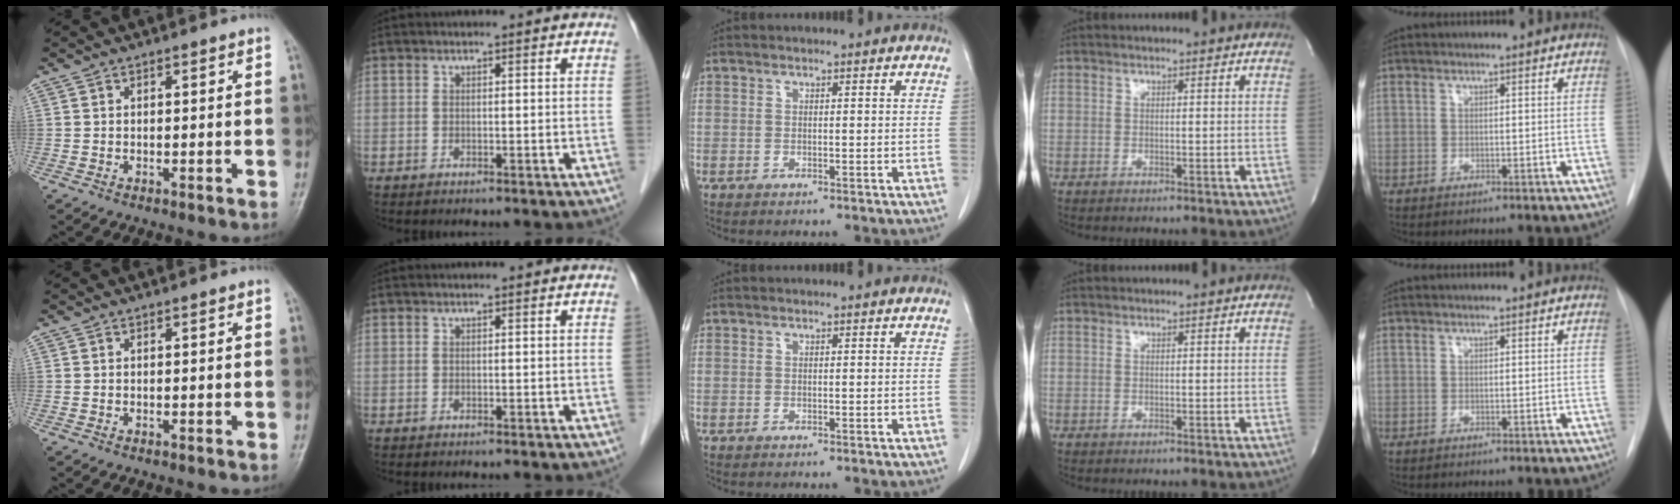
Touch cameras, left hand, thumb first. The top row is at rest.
{}